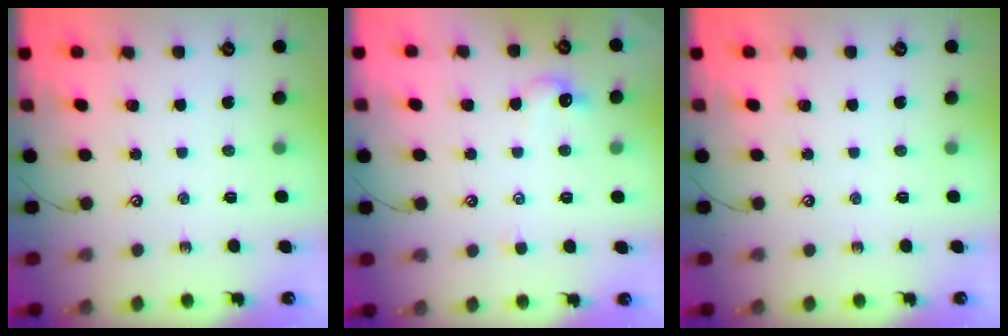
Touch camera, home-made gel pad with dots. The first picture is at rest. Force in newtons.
{"total": 0.8, "press": 0.5, "slide": 0.6}
{"total": 0.0}